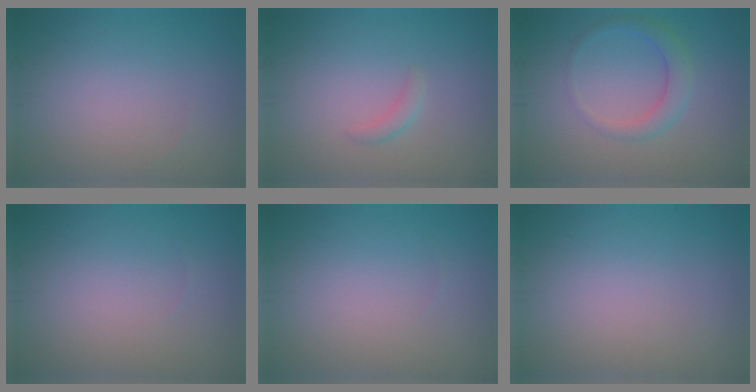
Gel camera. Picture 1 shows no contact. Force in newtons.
{"total": 1.0, "press": 1.0, "slide": 0.0}
{"total": 2.4, "press": 2.4, "slide": 0.1}
{"total": 0.0}
{"total": 0.0}
{"total": 0.0}